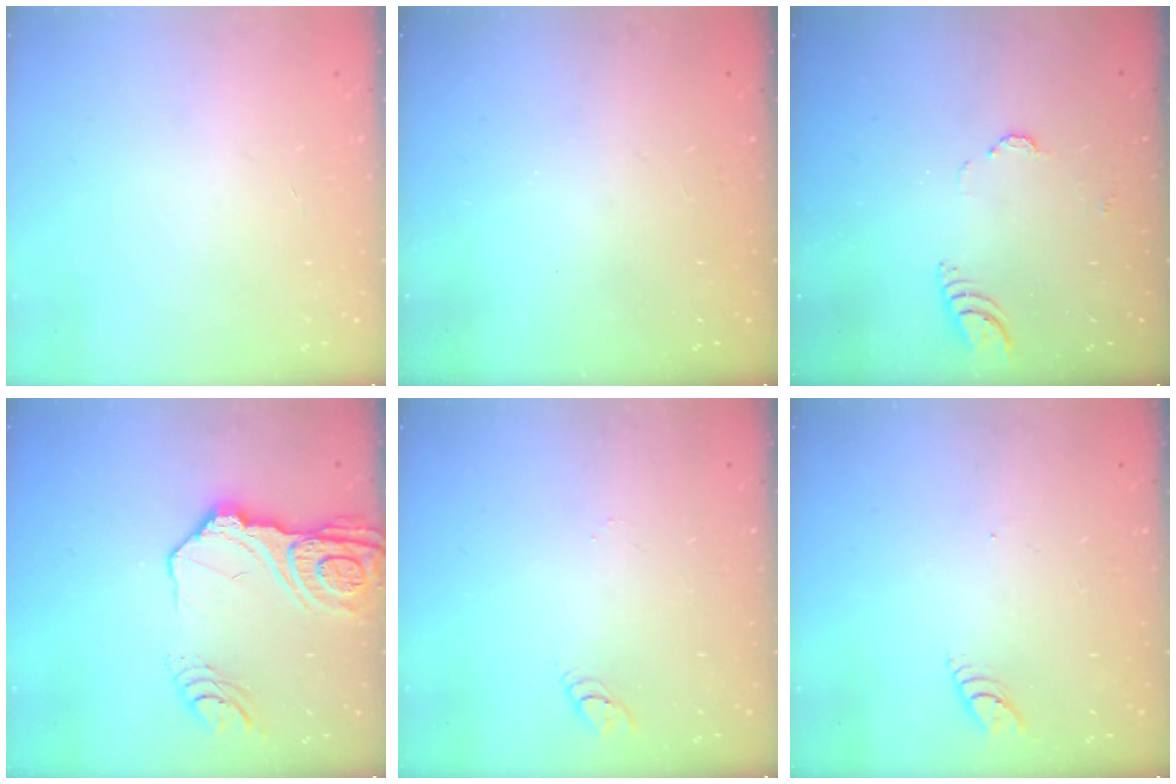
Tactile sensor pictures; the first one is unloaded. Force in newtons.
{"total": 0.0}
{"total": 4.0, "press": 4.0, "slide": 0.3}
{"total": 17.1, "press": 17.0, "slide": 2.0}
{"total": 3.2, "press": 3.2, "slide": 0.3}
{"total": 3.9, "press": 3.9, "slide": 0.4}